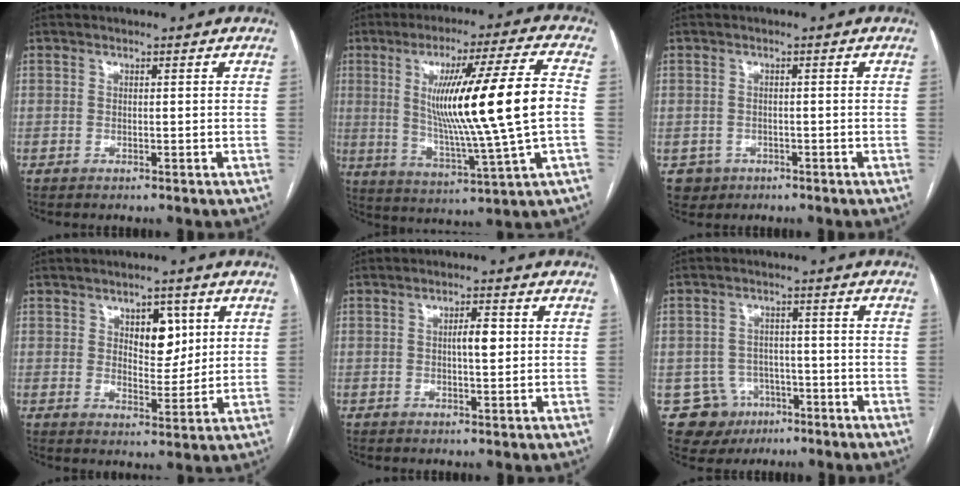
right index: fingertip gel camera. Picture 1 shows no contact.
{"total": 18.4, "force": [1.3, -1.0, 18.4], "torque": [-0.307, -0.005, 0.018]}
{"total": 3.2, "force": [-1.3, 2.9, 0.0], "torque": [0.006, 0.009, -0.015]}
{"total": 6.2, "force": [2.5, 3.2, 4.6], "torque": [-0.064, 0.004, 0.042]}
{"total": 2.9, "force": [0.3, 0.6, 2.8], "torque": [-0.045, 0.003, 0.004]}
{"total": 7.9, "force": [-3.5, 7.0, 0.5], "torque": [-0.007, 0.012, -0.041]}